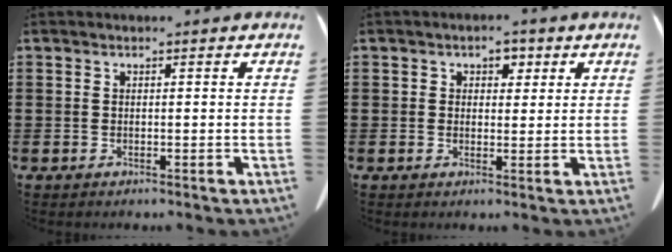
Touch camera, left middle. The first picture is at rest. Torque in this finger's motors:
{"motor_torque": [-0.07, 0.19, 0.00, 0.00]}